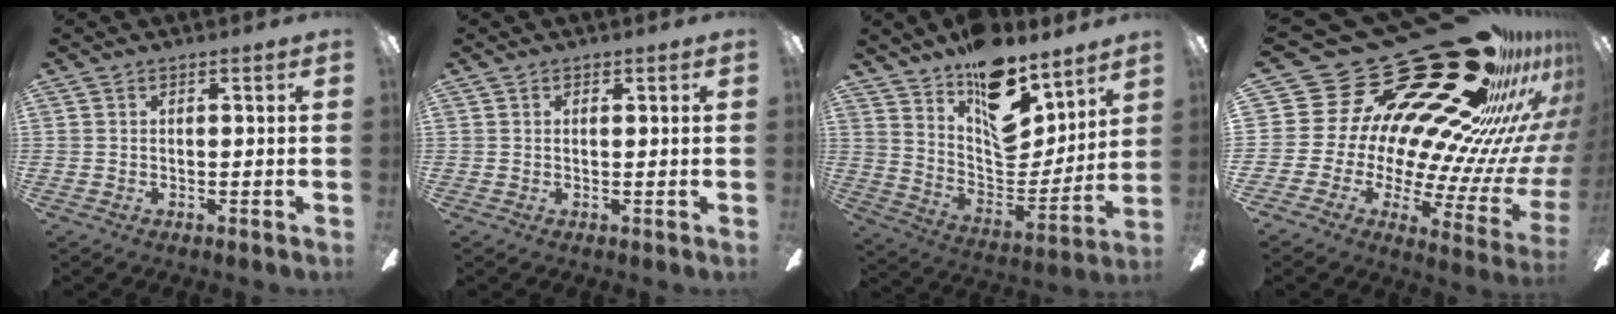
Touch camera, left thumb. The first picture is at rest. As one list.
[{"total": 0.6, "force": [0.4, 0.4, 0.3], "torque": [0.001, -0.001, 0.005]}, {"total": 18.4, "force": [13.4, 8.3, 9.4], "torque": [-0.139, -0.105, 0.235]}, {"total": 40.5, "force": [24.2, 18.8, 26.6], "torque": [-0.279, -0.246, 0.508]}]